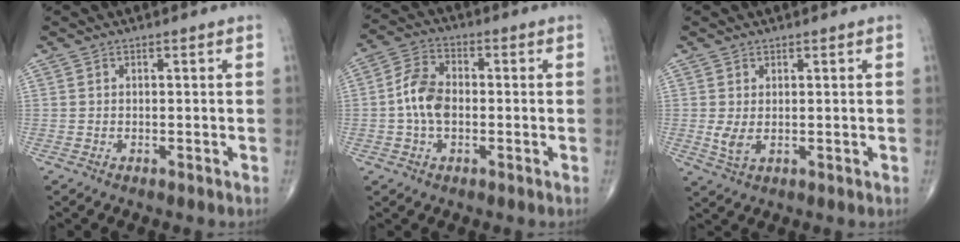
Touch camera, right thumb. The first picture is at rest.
{"total": 7.9, "force": [-0.7, 5.1, 6.1], "torque": [-0.115, 0.020, -0.023]}
{"total": 2.9, "force": [0.2, 1.5, 2.4], "torque": [-0.054, -0.007, 0.012]}